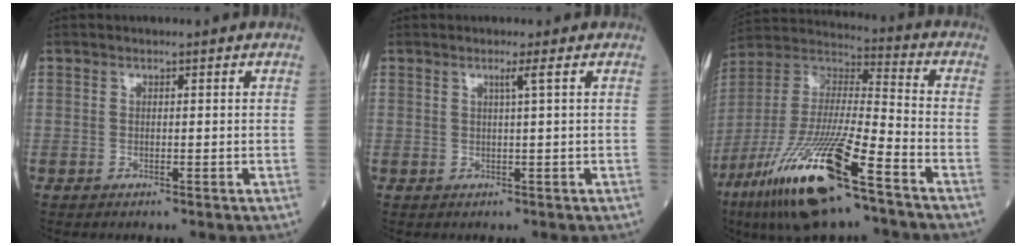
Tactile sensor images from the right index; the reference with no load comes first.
{"total": 1.3, "force": [0.5, -0.6, 1.1], "torque": [-0.026, -0.005, 0.013]}
{"total": 22.1, "force": [-12.9, 3.0, 17.6], "torque": [-0.377, -0.049, -0.239]}